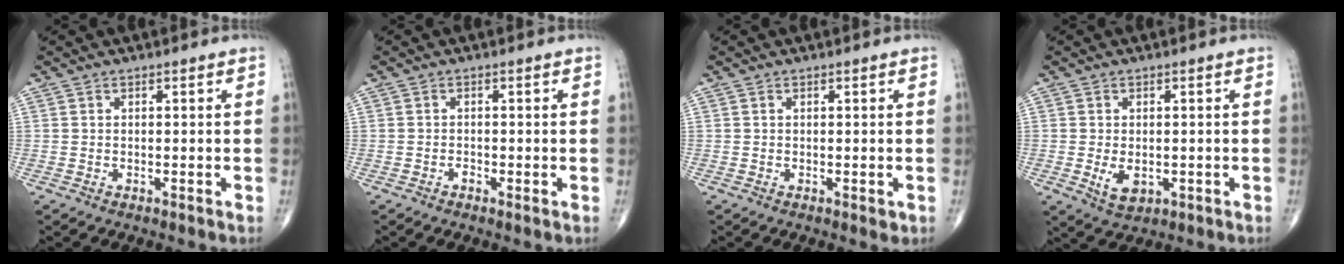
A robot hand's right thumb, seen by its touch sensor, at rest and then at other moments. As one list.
[{"total": 0.9, "force": [-0.5, 0.4, 0.7], "torque": [-0.009, 0.001, -0.012]}, {"total": 1.1, "force": [-0.2, 0.5, 1.0], "torque": [-0.008, -0.003, 0.000]}, {"total": 4.3, "force": [-0.9, 2.7, 3.3], "torque": [-0.047, -0.007, -0.005]}]